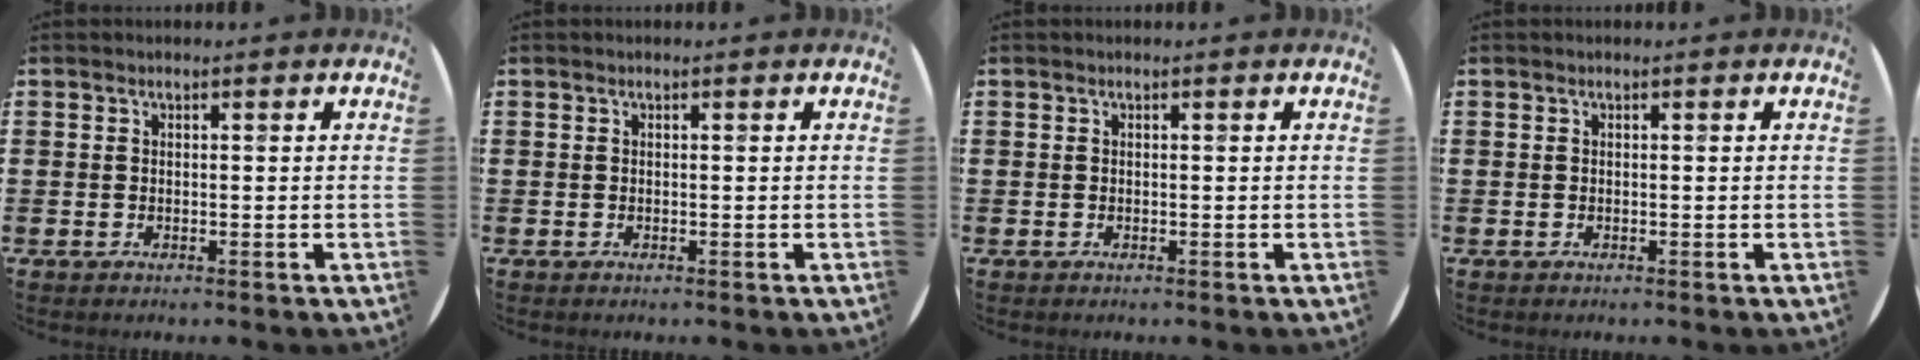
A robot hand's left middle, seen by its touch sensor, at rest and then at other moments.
{"total": 0.0}
{"total": 0.0}
{"total": 0.0}